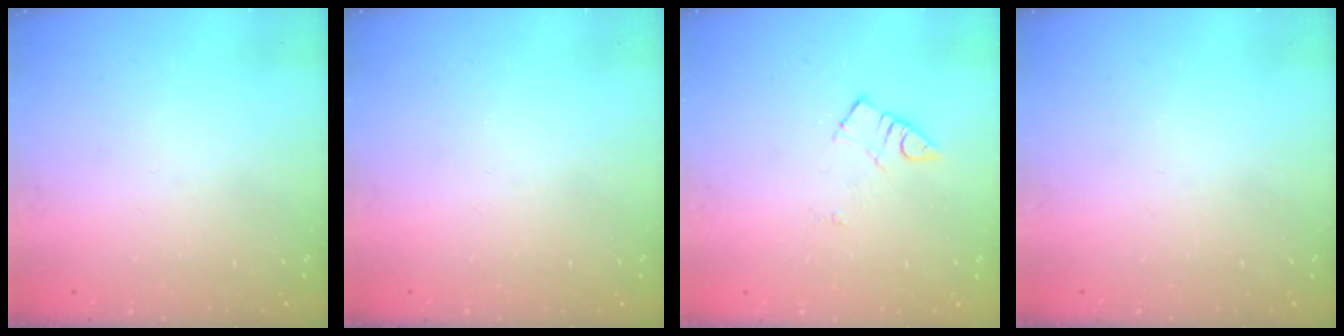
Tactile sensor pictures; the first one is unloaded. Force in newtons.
{"total": 0.0}
{"total": 3.1, "press": 3.0, "slide": 0.4}
{"total": 0.0}